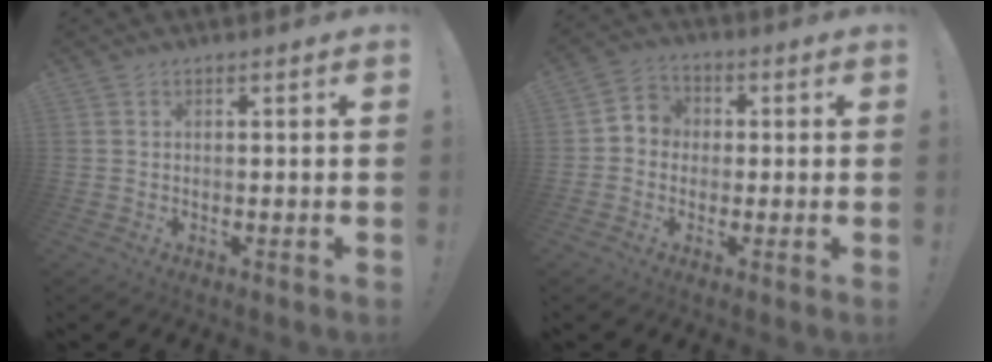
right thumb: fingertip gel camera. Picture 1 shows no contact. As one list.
[{"total": 5.5, "force": [-1.3, 5.1, 1.6], "torque": [-0.023, 0.023, -0.019]}]